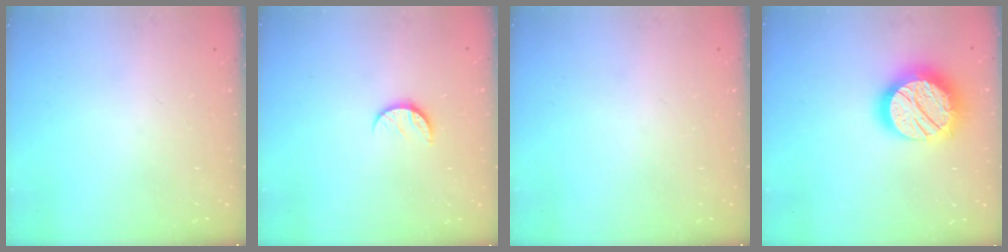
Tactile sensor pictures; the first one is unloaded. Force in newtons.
{"total": 6.4, "press": 6.3, "slide": 0.6}
{"total": 0.0}
{"total": 20.0, "press": 19.9, "slide": 1.5}